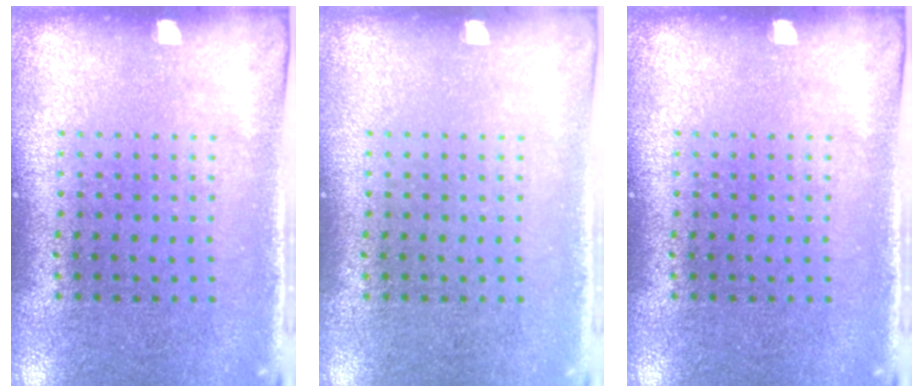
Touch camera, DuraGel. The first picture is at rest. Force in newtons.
{"total": 0.0}
{"total": 0.0}